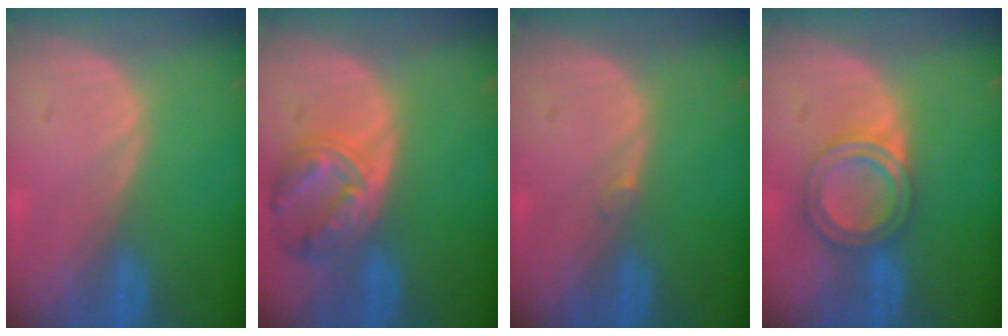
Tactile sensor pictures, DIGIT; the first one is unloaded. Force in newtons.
{"total": 8.1, "press": 7.0, "slide": 4.0}
{"total": 0.6, "press": 0.5, "slide": 0.3}
{"total": 5.9, "press": 5.4, "slide": 2.4}